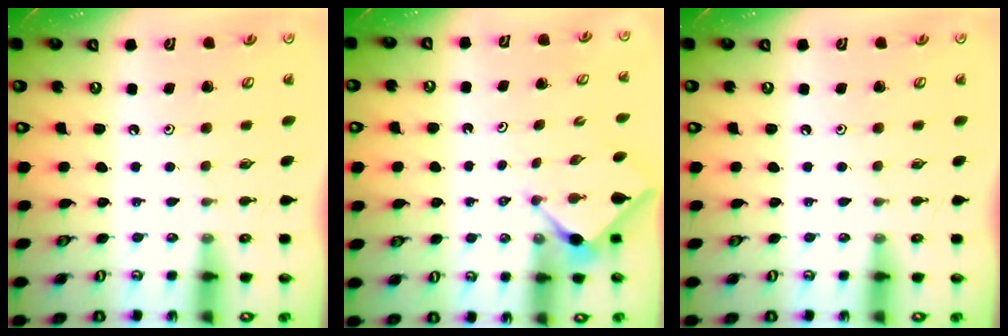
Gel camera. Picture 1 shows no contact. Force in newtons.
{"total": 3.0, "press": 3.0, "slide": 0.4}
{"total": 0.0}